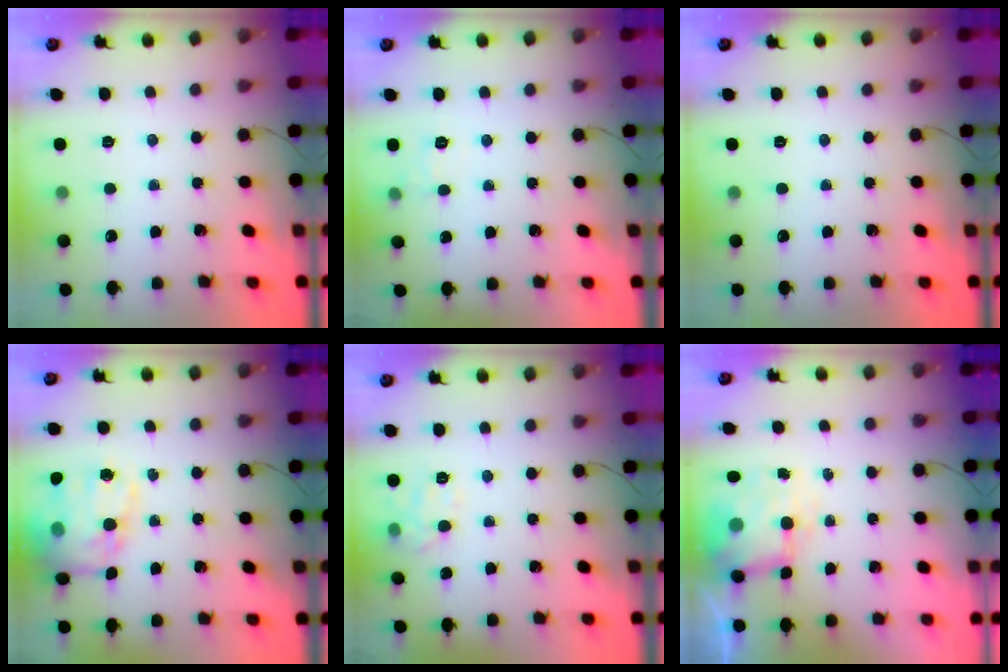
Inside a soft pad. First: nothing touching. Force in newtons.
{"total": 5.2, "press": 5.0, "slide": 1.2}
{"total": 0.0}
{"total": 16.8, "press": 16.4, "slide": 3.2}
{"total": 6.0, "press": 5.9, "slide": 1.1}
{"total": 6.1, "press": 6.1, "slide": 0.3}